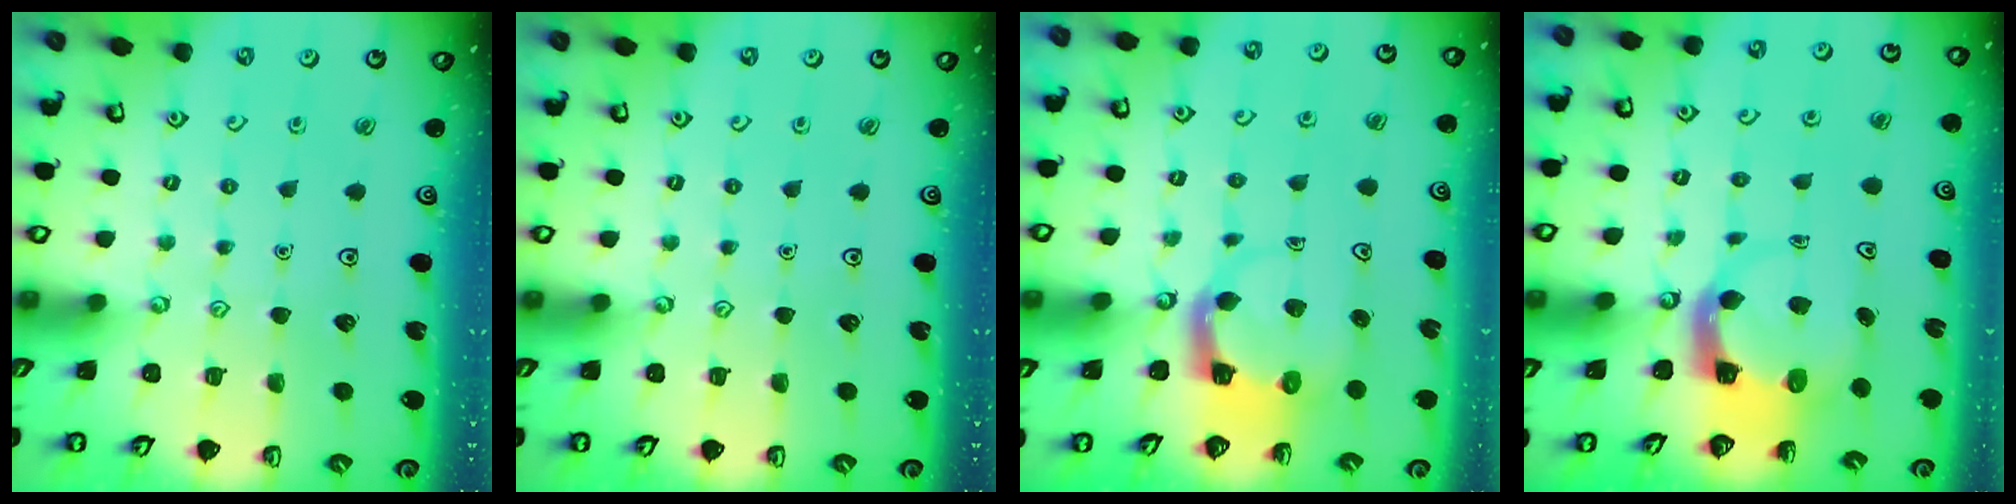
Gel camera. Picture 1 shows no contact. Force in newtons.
{"total": 0.0}
{"total": 3.7, "press": 3.6, "slide": 0.7}
{"total": 4.4, "press": 4.4, "slide": 0.7}